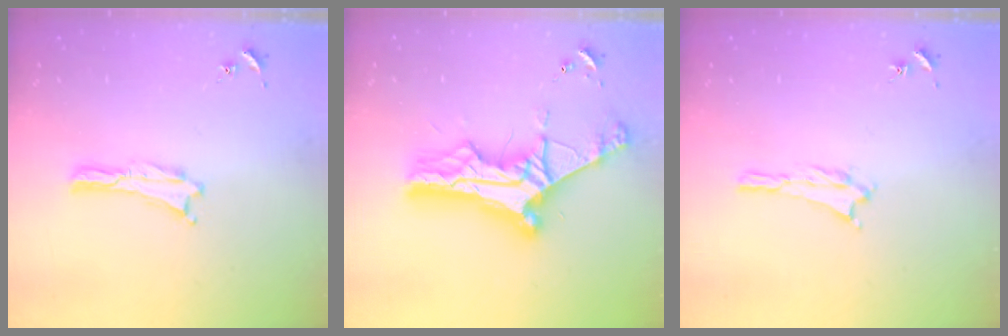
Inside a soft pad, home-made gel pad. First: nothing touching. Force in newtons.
{"total": 14.3, "press": 14.3, "slide": 1.3}
{"total": 1.4, "press": 1.4, "slide": 0.3}